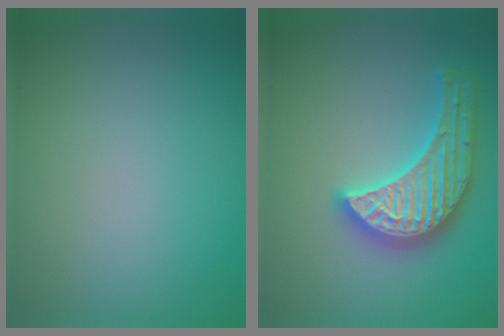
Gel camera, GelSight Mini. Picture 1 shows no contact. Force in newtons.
{"total": 5.6, "press": 5.6, "slide": 0.6}